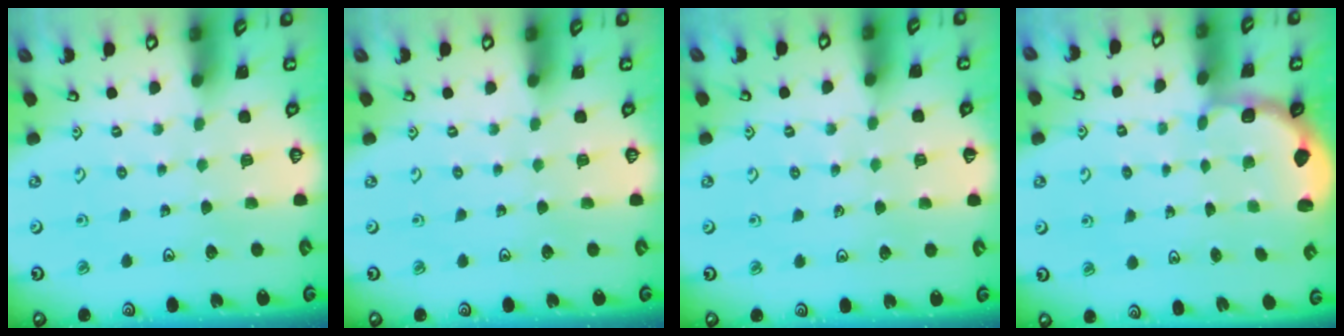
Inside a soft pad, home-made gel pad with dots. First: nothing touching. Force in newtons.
{"total": 0.0}
{"total": 2.1, "press": 2.0, "slide": 0.5}
{"total": 2.7, "press": 2.2, "slide": 1.5}